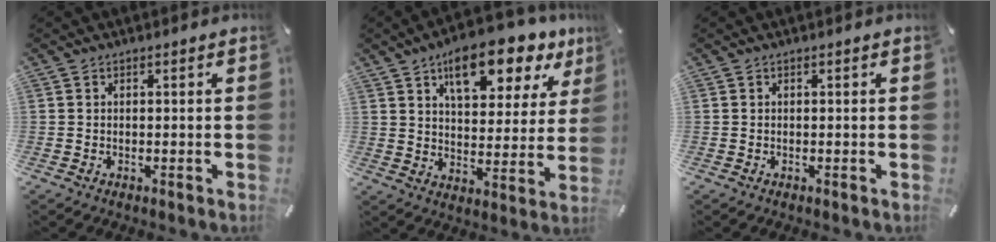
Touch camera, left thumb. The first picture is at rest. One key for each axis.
{"total": 14.5, "fx": 10.0, "fy": 6.4, "fz": 8.4, "tx": -0.105, "ty": -0.061, "tz": 0.166}
{"total": 0.0}